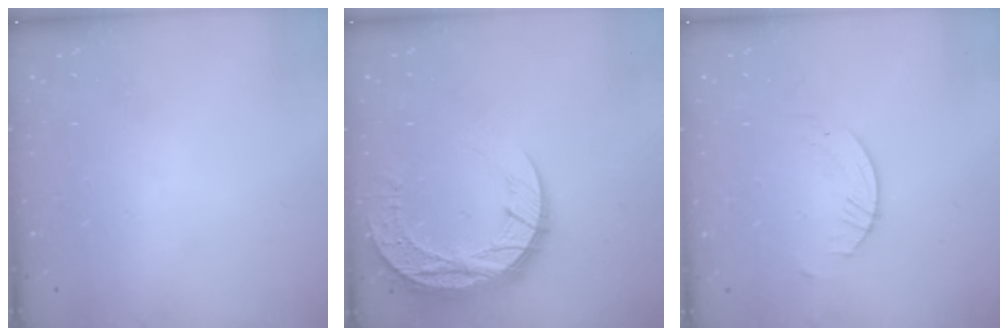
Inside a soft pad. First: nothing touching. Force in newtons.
{"total": 13.1, "press": 13.1, "slide": 0.9}
{"total": 0.8, "press": 0.8, "slide": 0.2}